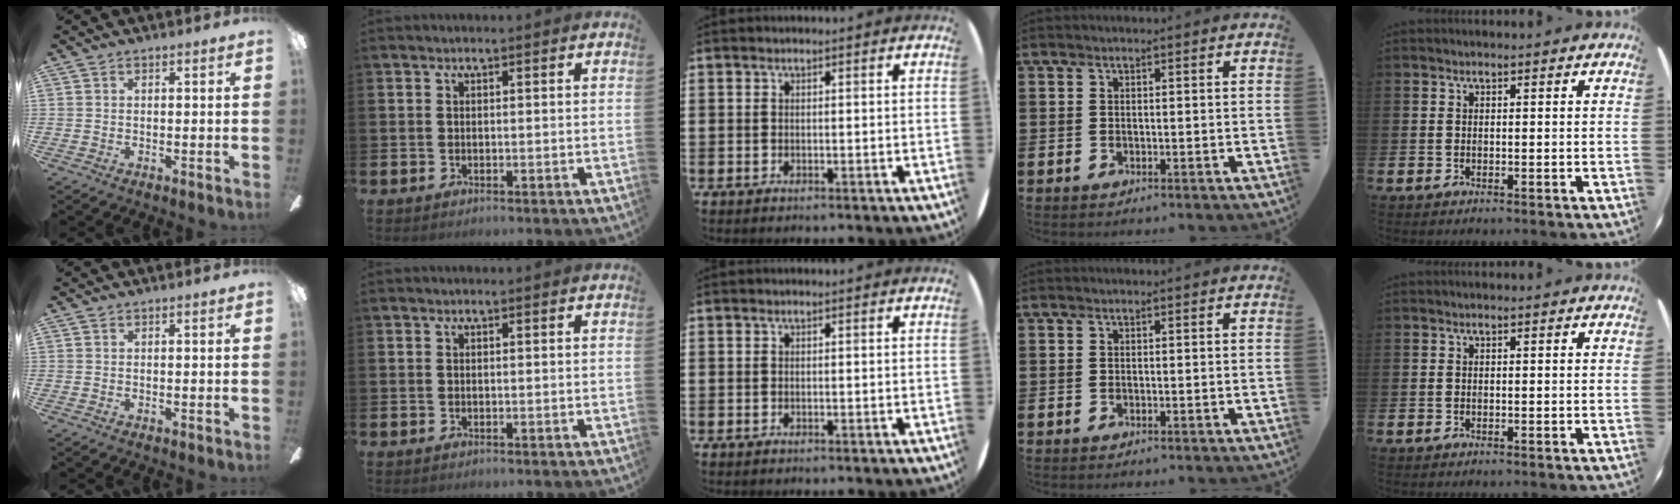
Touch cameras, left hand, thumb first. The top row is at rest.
{}